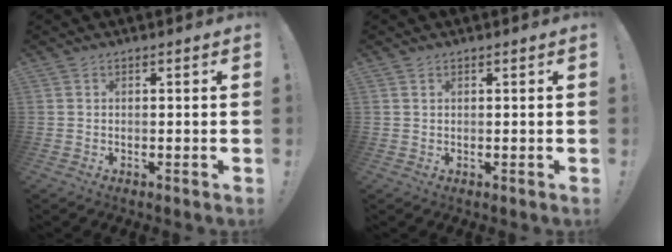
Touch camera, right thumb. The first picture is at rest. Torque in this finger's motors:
{"motor_torque": [0.13, 0.01, -0.15, 0.08, 0.06]}